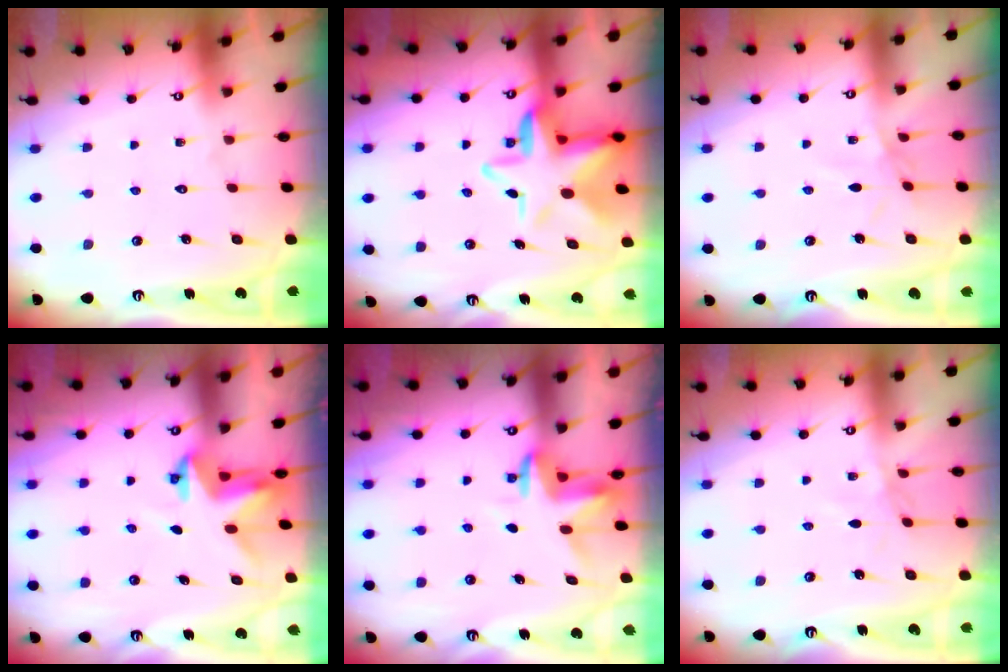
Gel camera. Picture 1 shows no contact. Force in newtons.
{"total": 11.1, "press": 11.0, "slide": 1.8}
{"total": 2.9, "press": 2.9, "slide": 0.5}
{"total": 3.4, "press": 3.4, "slide": 0.1}
{"total": 3.4, "press": 3.4, "slide": 0.2}
{"total": 2.2, "press": 2.2, "slide": 0.4}